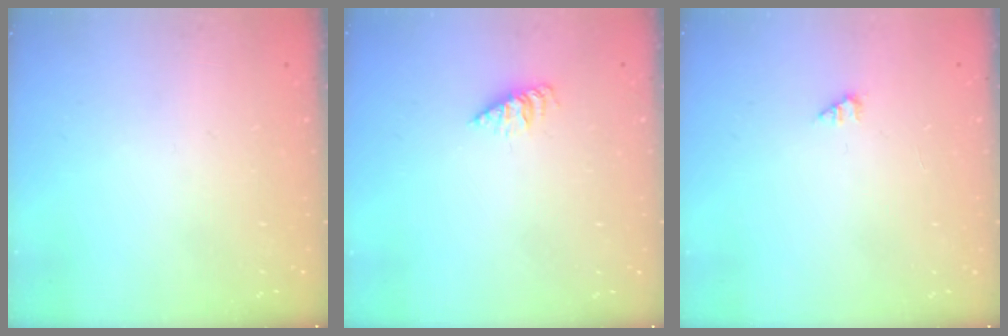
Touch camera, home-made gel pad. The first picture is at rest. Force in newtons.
{"total": 2.3, "press": 2.3, "slide": 0.3}
{"total": 1.0, "press": 1.0, "slide": 0.2}